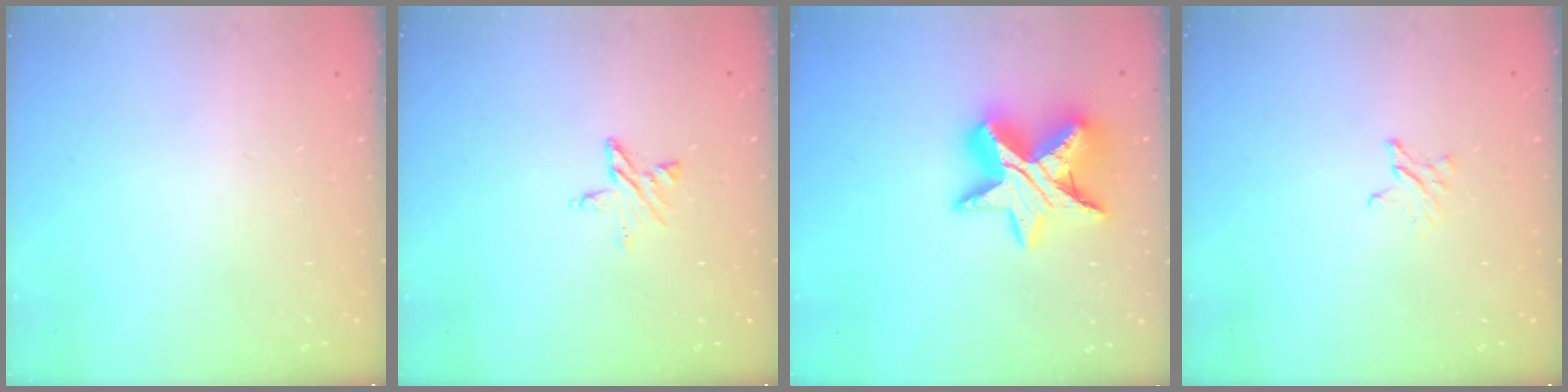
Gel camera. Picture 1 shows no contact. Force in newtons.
{"total": 4.2, "press": 4.2, "slide": 0.4}
{"total": 16.1, "press": 16.1, "slide": 0.9}
{"total": 2.0, "press": 2.0, "slide": 0.2}